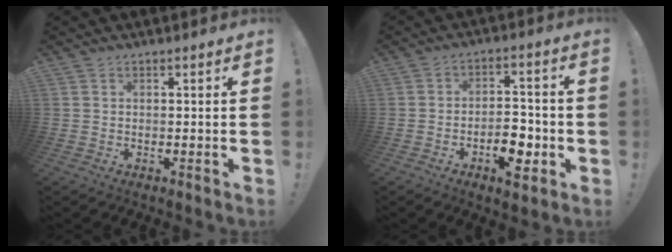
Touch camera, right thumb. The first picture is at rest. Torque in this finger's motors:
{"motor_torque": [0.27, -0.11, 0.03, 0.37, 0.06]}